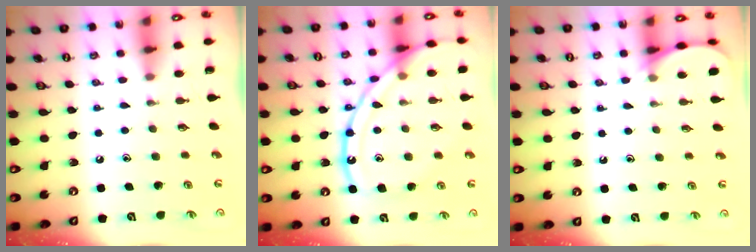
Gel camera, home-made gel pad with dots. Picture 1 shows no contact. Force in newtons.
{"total": 17.3, "press": 17.3, "slide": 1.5}
{"total": 5.1, "press": 5.1, "slide": 0.5}